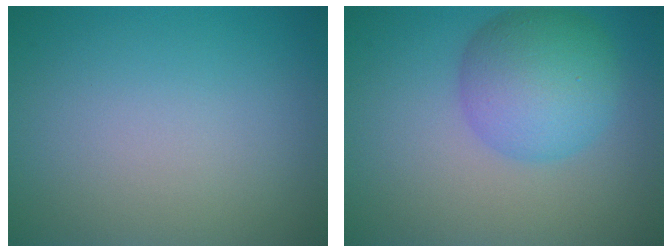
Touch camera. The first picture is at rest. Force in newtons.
{"total": 6.2, "press": 6.2, "slide": 0.2}